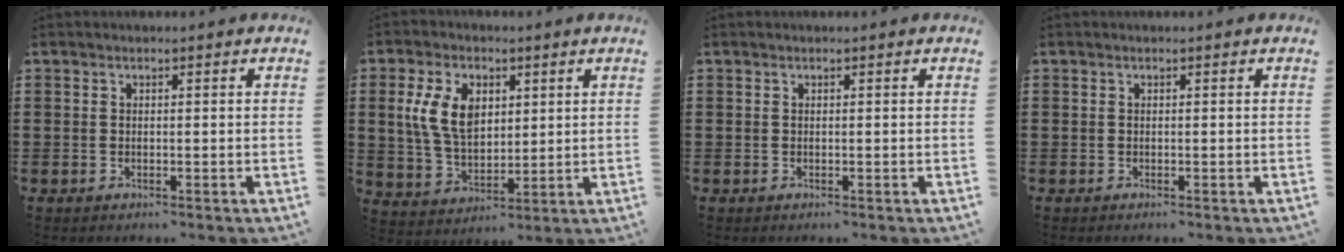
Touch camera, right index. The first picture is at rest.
{"total": 8.8, "force": [2.4, 5.7, 6.3], "torque": [-0.159, 0.011, 0.039]}
{"total": 0.0}
{"total": 0.0}